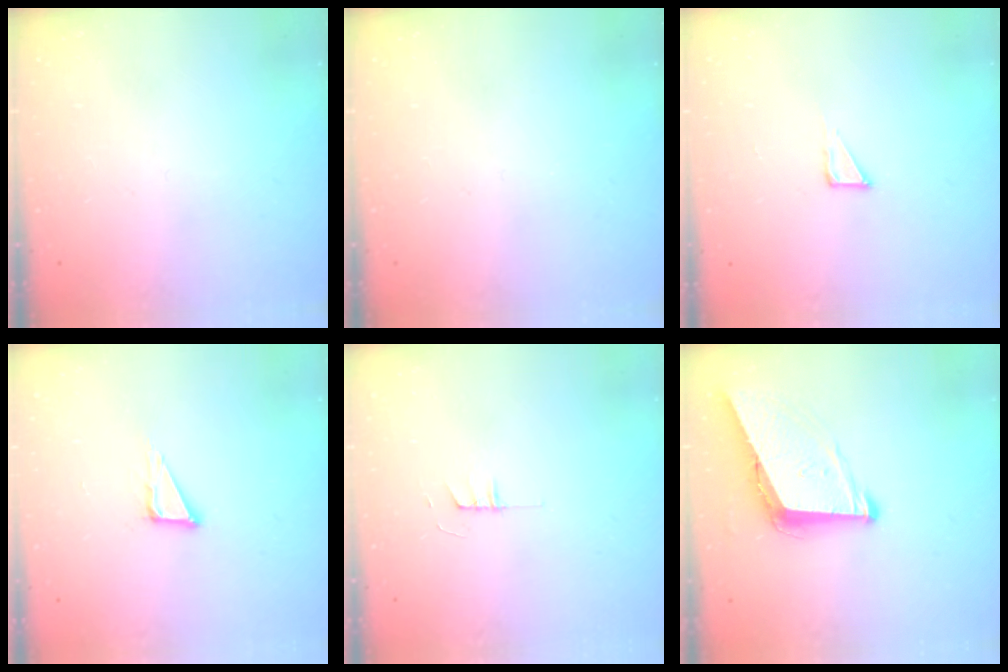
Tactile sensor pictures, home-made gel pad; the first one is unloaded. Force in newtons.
{"total": 0.0}
{"total": 2.3, "press": 2.3, "slide": 0.1}
{"total": 5.3, "press": 5.3, "slide": 0.3}
{"total": 4.0, "press": 4.0, "slide": 0.4}
{"total": 8.7, "press": 8.4, "slide": 2.4}